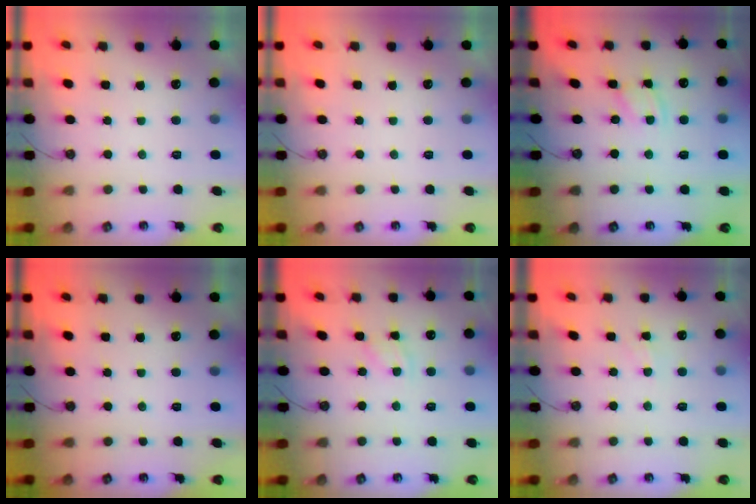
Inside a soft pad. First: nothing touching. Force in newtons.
{"total": 0.0}
{"total": 1.8, "press": 1.8, "slide": 0.3}
{"total": 0.0}
{"total": 4.4, "press": 4.4, "slide": 0.5}
{"total": 2.7, "press": 2.7, "slide": 0.4}